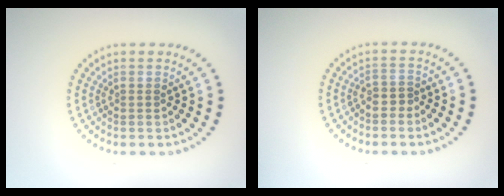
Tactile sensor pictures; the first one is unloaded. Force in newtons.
{"total": 1.0, "press": 0.8, "slide": 0.6}